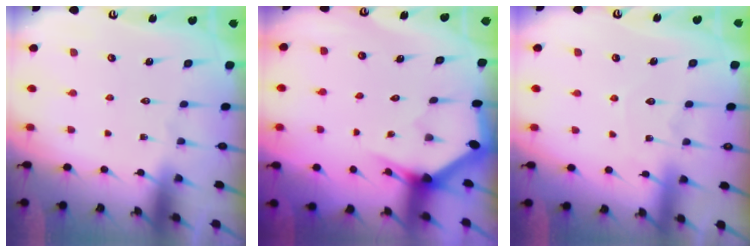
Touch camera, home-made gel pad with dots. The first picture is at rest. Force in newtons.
{"total": 3.2, "press": 3.2, "slide": 0.1}
{"total": 5.4, "press": 5.4, "slide": 0.5}